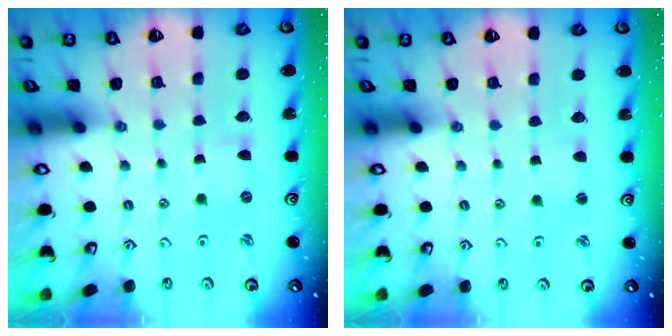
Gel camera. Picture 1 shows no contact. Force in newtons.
{"total": 1.9, "press": 1.9, "slide": 0.2}